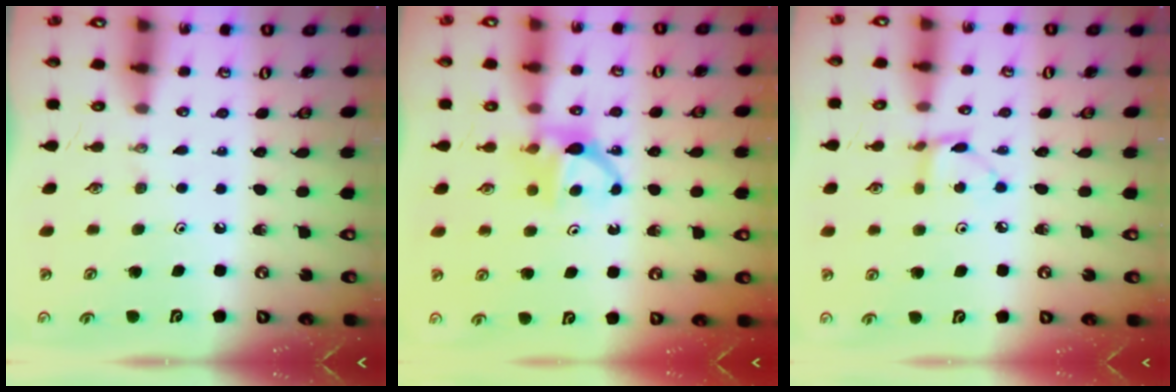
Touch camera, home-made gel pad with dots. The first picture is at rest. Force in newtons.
{"total": 6.0, "press": 6.0, "slide": 0.7}
{"total": 3.5, "press": 3.5, "slide": 0.4}